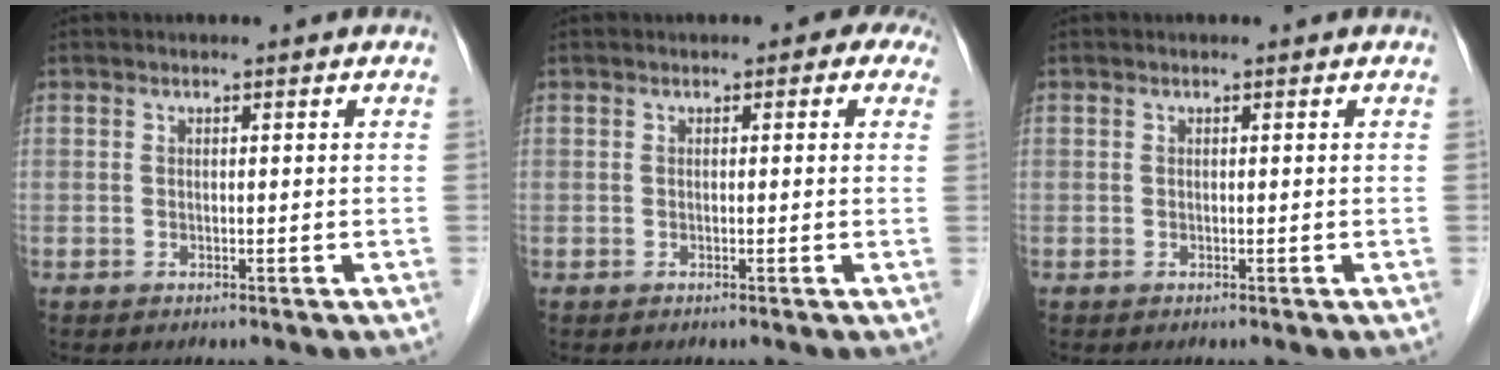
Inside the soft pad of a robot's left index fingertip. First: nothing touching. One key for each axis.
{"total": 2.1, "fx": 0.9, "fy": 1.4, "fz": 1.3, "tx": 0.000, "ty": 0.010, "tz": 0.001}
{"total": 0.0}